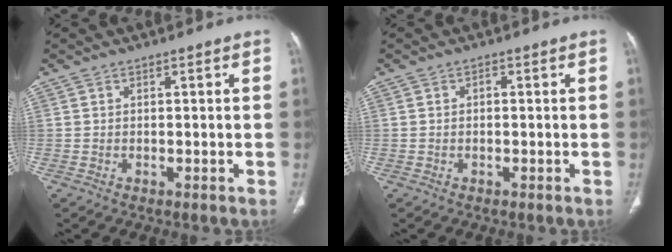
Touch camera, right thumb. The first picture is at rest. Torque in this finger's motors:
{"motor_torque": [1.67, 2.31, 0.49, -0.37, -0.04]}